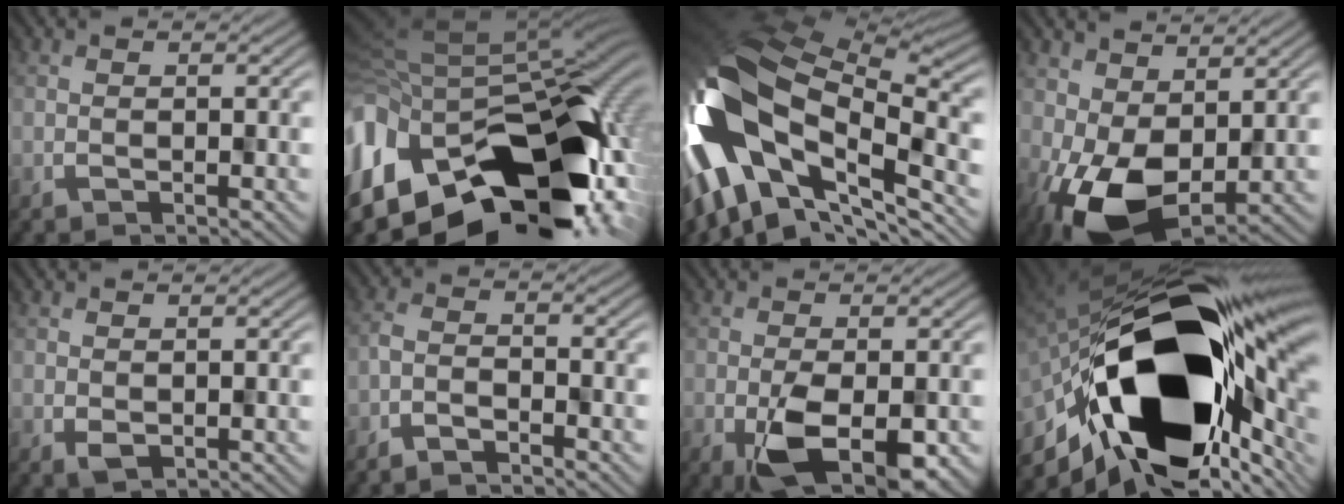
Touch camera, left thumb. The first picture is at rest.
{"total": 16.7, "force": [-6.1, 9.7, 12.1], "torque": [-0.272, -0.037, -0.082]}
{"total": 17.5, "force": [-2.6, 10.7, 13.5], "torque": [-0.312, -0.056, -0.023]}
{"total": 8.1, "force": [-1.3, 4.9, 6.4], "torque": [-0.139, -0.023, -0.004]}
{"total": 0.9, "force": [0.2, 0.7, 0.5], "torque": [-0.019, -0.012, 0.011]}
{"total": 2.6, "force": [-2.5, 0.6, 0.5], "torque": [-0.021, -0.006, -0.045]}
{"total": 8.1, "force": [-2.8, 4.1, 6.4], "torque": [-0.124, -0.026, -0.030]}
{"total": 21.0, "force": [-3.6, 12.7, 16.4], "torque": [-0.333, -0.068, -0.035]}